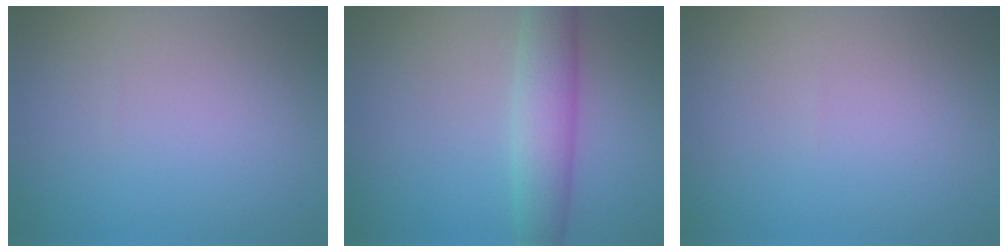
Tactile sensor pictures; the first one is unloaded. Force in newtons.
{"total": 4.5, "press": 4.5, "slide": 0.0}
{"total": 0.0}